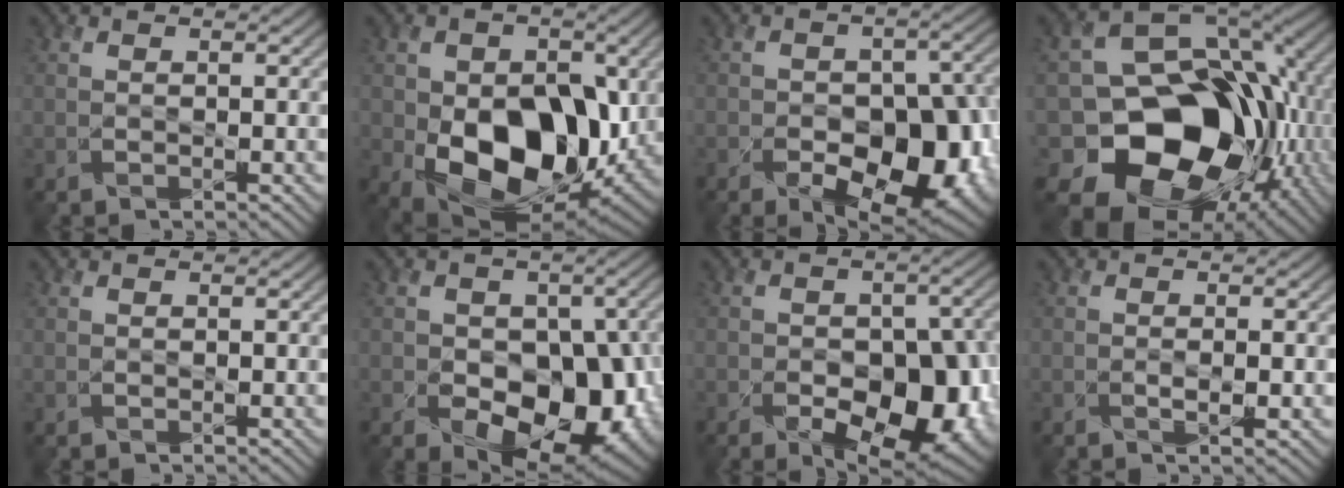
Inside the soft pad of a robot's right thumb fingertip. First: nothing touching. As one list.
[{"total": 14.2, "force": [-2.0, 9.8, 10.1], "torque": [-0.159, -0.040, -0.029]}, {"total": 13.2, "force": [-5.2, 8.0, 9.1], "torque": [-0.115, -0.029, -0.068]}, {"total": 17.9, "force": [-3.8, 13.9, 10.7], "torque": [-0.193, -0.047, -0.051]}, {"total": 0.0}, {"total": 12.3, "force": [-3.6, 8.0, 8.6], "torque": [-0.108, -0.024, -0.053]}, {"total": 13.0, "force": [-5.1, 7.8, 9.0], "torque": [-0.115, -0.031, -0.061]}, {"total": 1.7, "force": [-0.7, 0.6, 1.4], "torque": [-0.021, -0.005, -0.012]}]